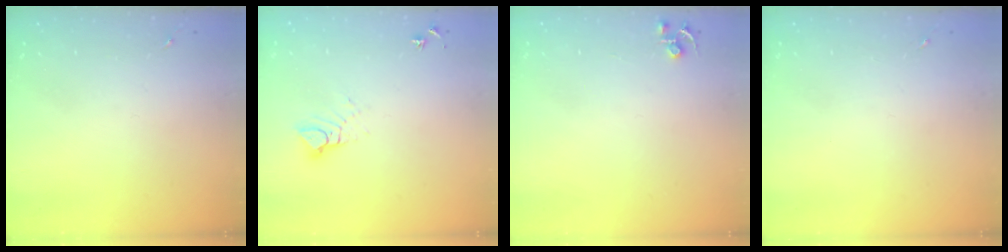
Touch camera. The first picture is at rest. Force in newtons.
{"total": 6.3, "press": 6.3, "slide": 0.1}
{"total": 4.5, "press": 4.4, "slide": 0.5}
{"total": 0.0}